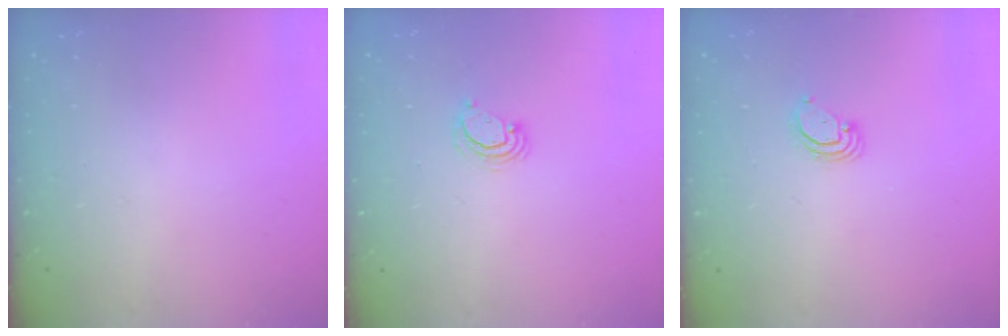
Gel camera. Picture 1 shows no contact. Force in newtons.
{"total": 4.3, "press": 4.3, "slide": 0.4}
{"total": 2.9, "press": 2.9, "slide": 0.3}